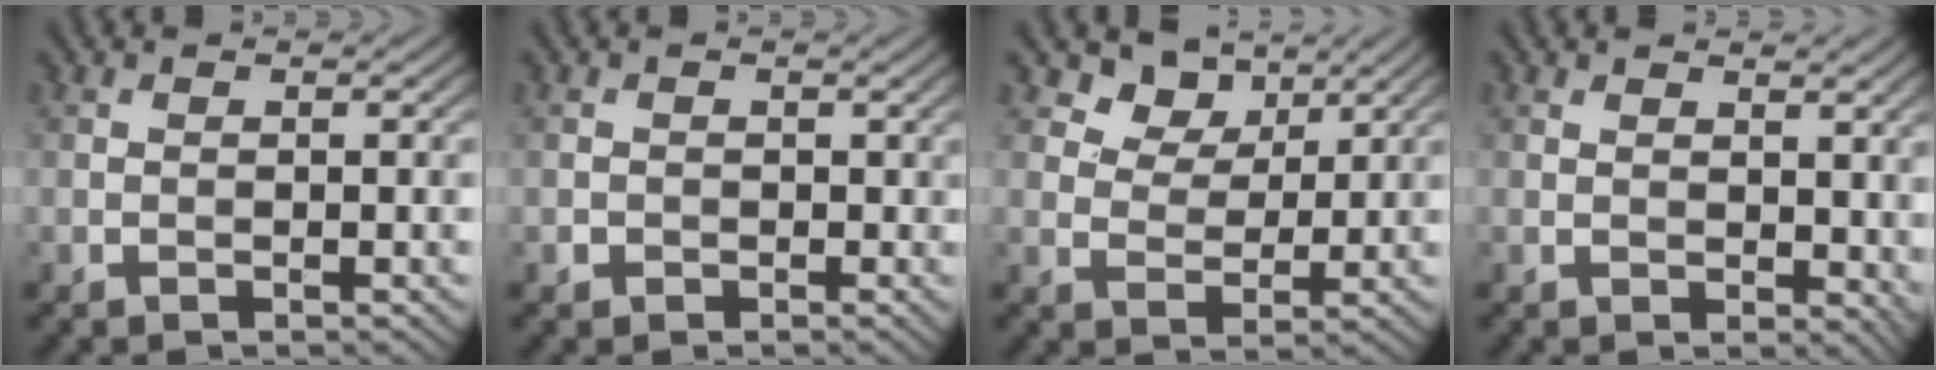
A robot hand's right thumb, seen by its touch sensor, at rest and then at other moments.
{"total": 1.1, "force": [-0.2, 1.1, 0.1], "torque": [0.000, -0.007, -0.007]}
{"total": 5.9, "force": [4.0, 3.7, 2.3], "torque": [-0.048, -0.013, 0.084]}
{"total": 3.1, "force": [1.5, 1.7, 2.1], "torque": [-0.029, -0.003, 0.031]}